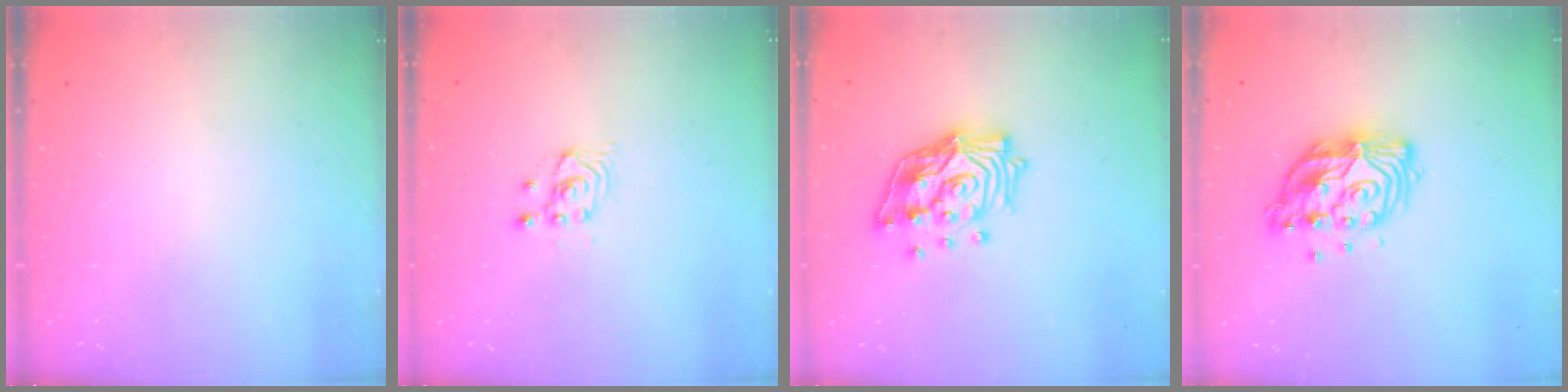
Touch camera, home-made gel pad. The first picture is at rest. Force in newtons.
{"total": 2.6, "press": 2.5, "slide": 0.3}
{"total": 14.6, "press": 14.5, "slide": 1.8}
{"total": 12.7, "press": 12.6, "slide": 1.0}